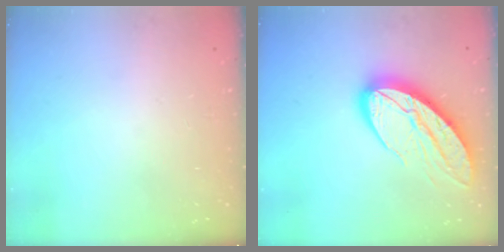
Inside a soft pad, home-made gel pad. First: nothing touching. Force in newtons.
{"total": 13.7, "press": 13.7, "slide": 1.4}